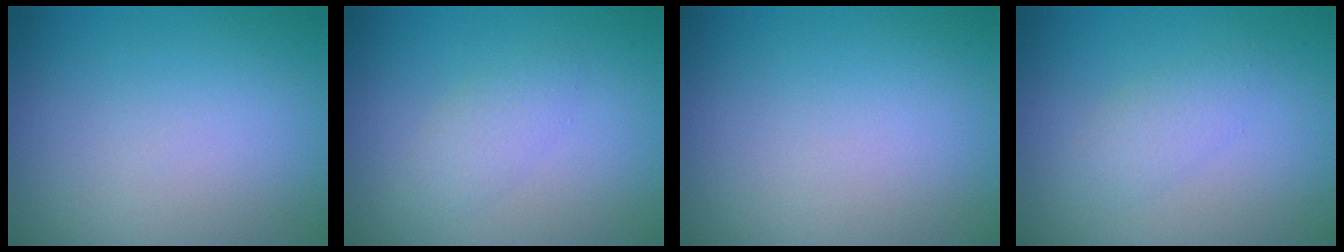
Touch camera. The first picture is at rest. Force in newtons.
{"total": 1.8, "press": 1.8, "slide": 0.1}
{"total": 0.0}
{"total": 1.8, "press": 1.8, "slide": 0.1}